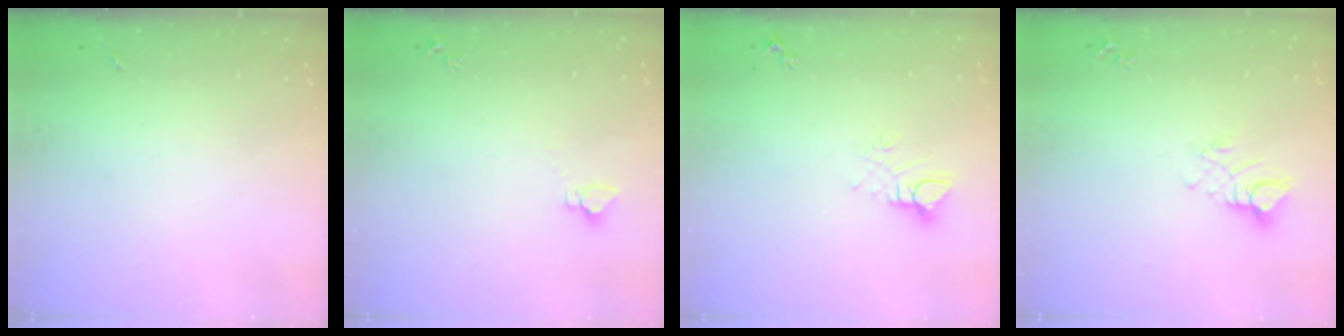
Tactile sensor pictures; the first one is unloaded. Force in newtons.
{"total": 2.8, "press": 2.8, "slide": 0.2}
{"total": 5.7, "press": 5.7, "slide": 0.3}
{"total": 6.2, "press": 6.2, "slide": 0.5}